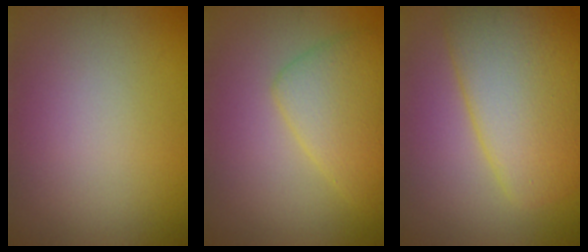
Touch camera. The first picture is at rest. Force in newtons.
{"total": 4.0, "press": 4.0, "slide": 0.1}
{"total": 7.9, "press": 7.9, "slide": 0.3}